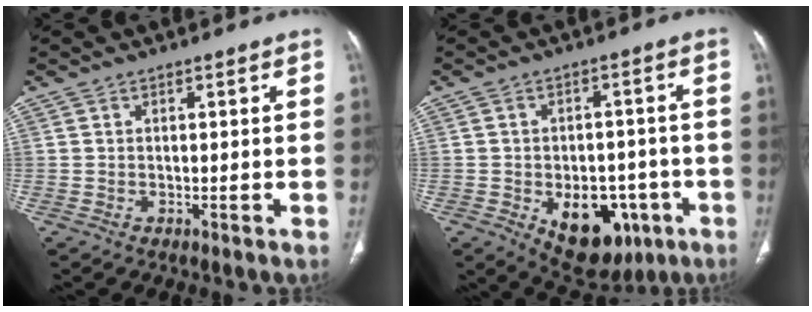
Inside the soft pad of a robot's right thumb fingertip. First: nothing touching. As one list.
[{"total": 14.1, "force": [-5.3, 8.9, 9.5], "torque": [-0.096, 0.023, -0.058]}]